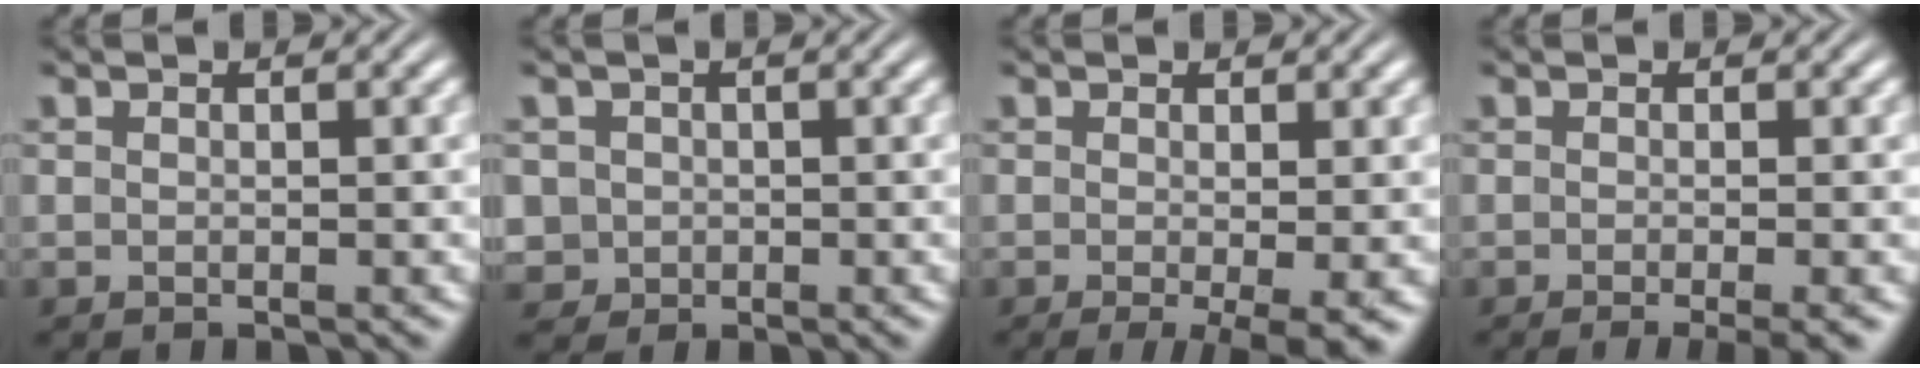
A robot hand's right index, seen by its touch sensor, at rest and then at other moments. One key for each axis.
{"total": 4.8, "fx": -0.8, "fy": 4.5, "fz": 1.5, "tx": -0.052, "ty": -0.030, "tz": -0.003}
{"total": 4.3, "fx": -2.5, "fy": 0.8, "fz": 3.4, "tx": -0.044, "ty": -0.021, "tz": -0.028}
{"total": 3.4, "fx": -2.4, "fy": 0.6, "fz": 2.3, "tx": -0.028, "ty": -0.009, "tz": -0.033}